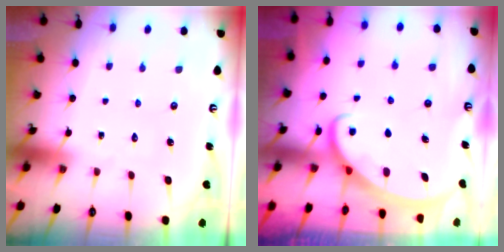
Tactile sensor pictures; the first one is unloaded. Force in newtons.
{"total": 2.3, "press": 2.3, "slide": 0.3}